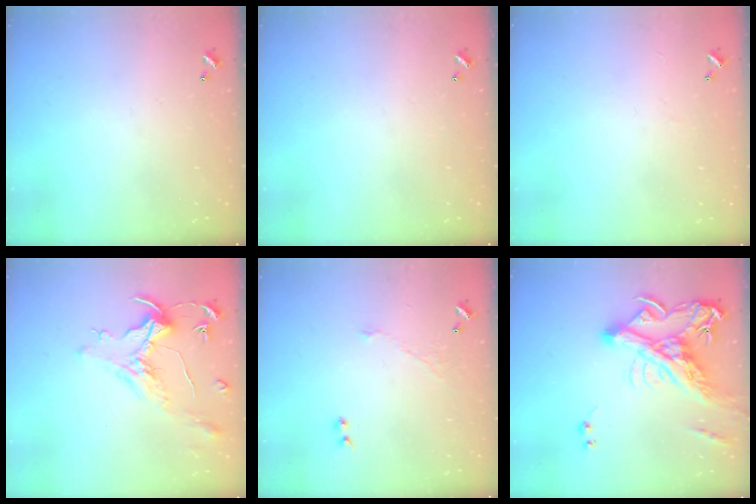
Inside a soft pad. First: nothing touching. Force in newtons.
{"total": 0.0}
{"total": 0.7, "press": 0.5, "slide": 0.6}
{"total": 1.5, "press": 1.3, "slide": 0.7}
{"total": 3.6, "press": 3.5, "slide": 0.8}
{"total": 15.7, "press": 15.4, "slide": 3.3}